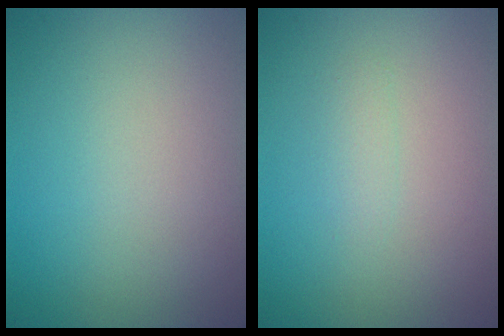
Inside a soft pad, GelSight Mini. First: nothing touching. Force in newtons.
{"total": 0.8, "press": 0.8, "slide": 0.0}